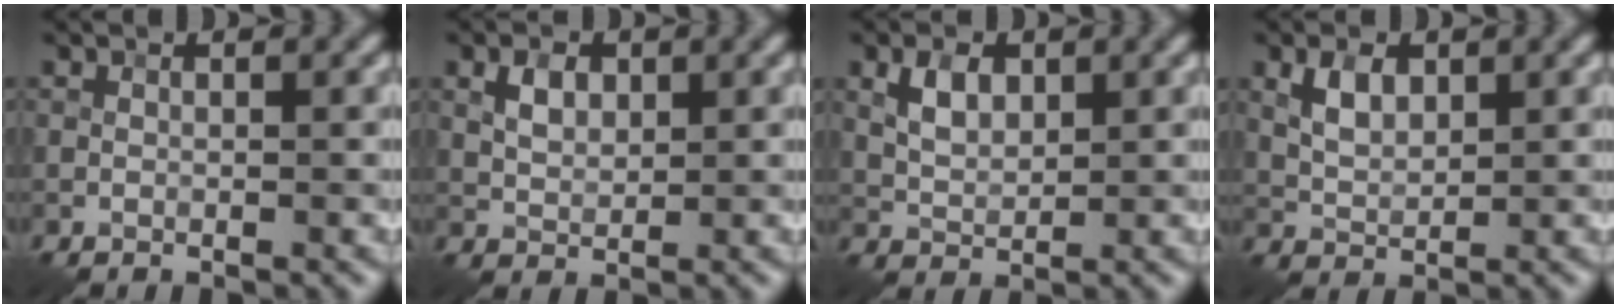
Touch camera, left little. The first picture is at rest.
{"total": 2.3, "force": [0.8, 1.5, 1.5], "torque": [-0.028, 0.001, 0.014]}
{"total": 2.9, "force": [1.0, 1.8, 2.0], "torque": [-0.041, 0.001, 0.020]}
{"total": 2.9, "force": [1.1, 1.7, 2.0], "torque": [-0.042, 0.000, 0.022]}